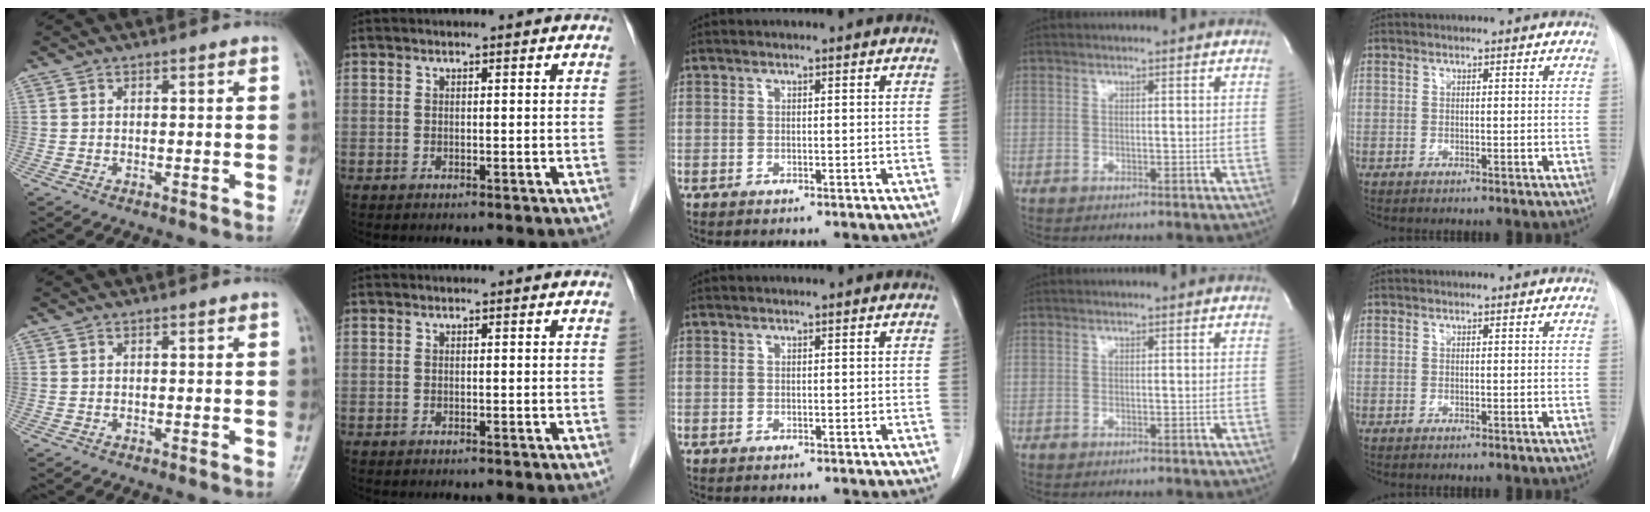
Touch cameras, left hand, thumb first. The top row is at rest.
{}